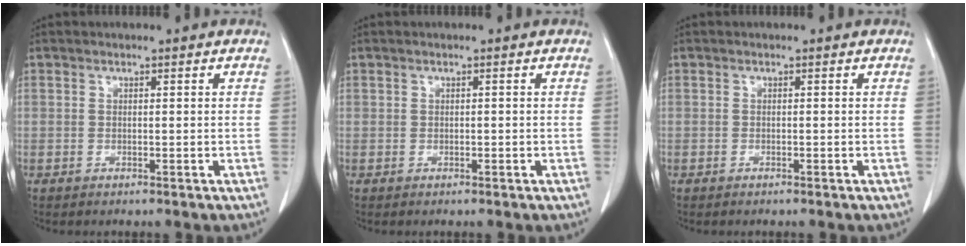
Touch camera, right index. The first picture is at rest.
{"total": 0.0}
{"total": 0.0}